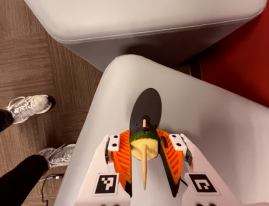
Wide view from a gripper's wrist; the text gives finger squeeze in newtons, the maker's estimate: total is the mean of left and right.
{"total": 11.0, "left": 11.5, "right": 10.5}